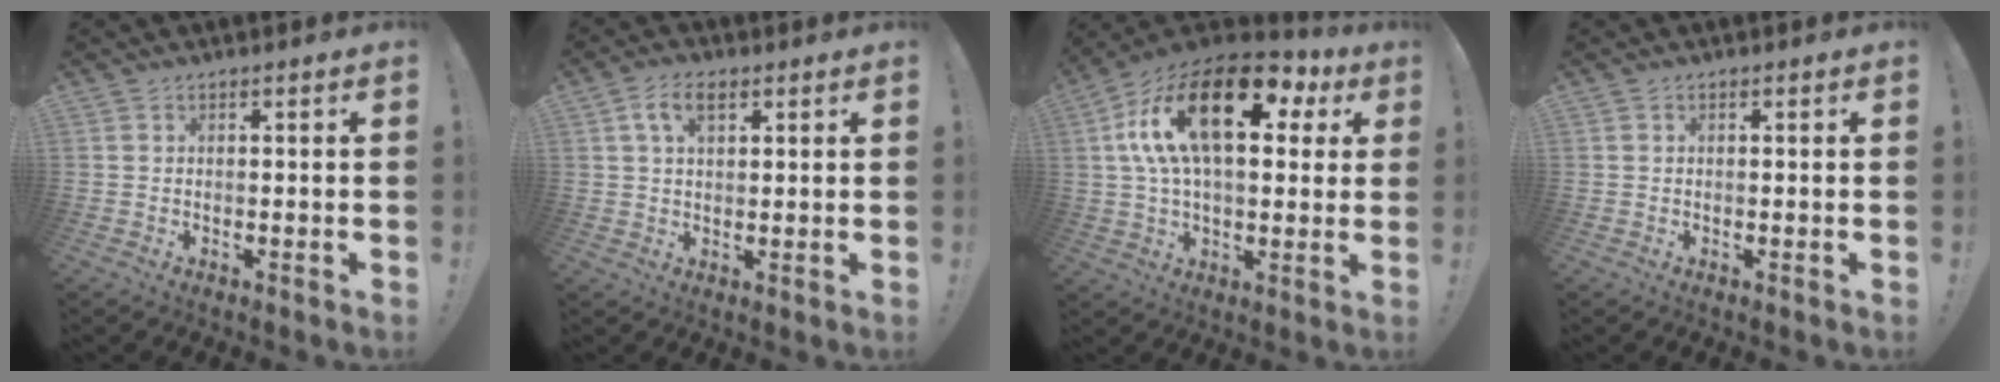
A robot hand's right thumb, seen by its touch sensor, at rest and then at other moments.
{"total": 6.9, "force": [2.9, 4.0, 4.8], "torque": [-0.079, 0.002, 0.054]}
{"total": 23.3, "force": [7.5, 10.6, 19.4], "torque": [-0.343, -0.028, 0.121]}
{"total": 0.0}